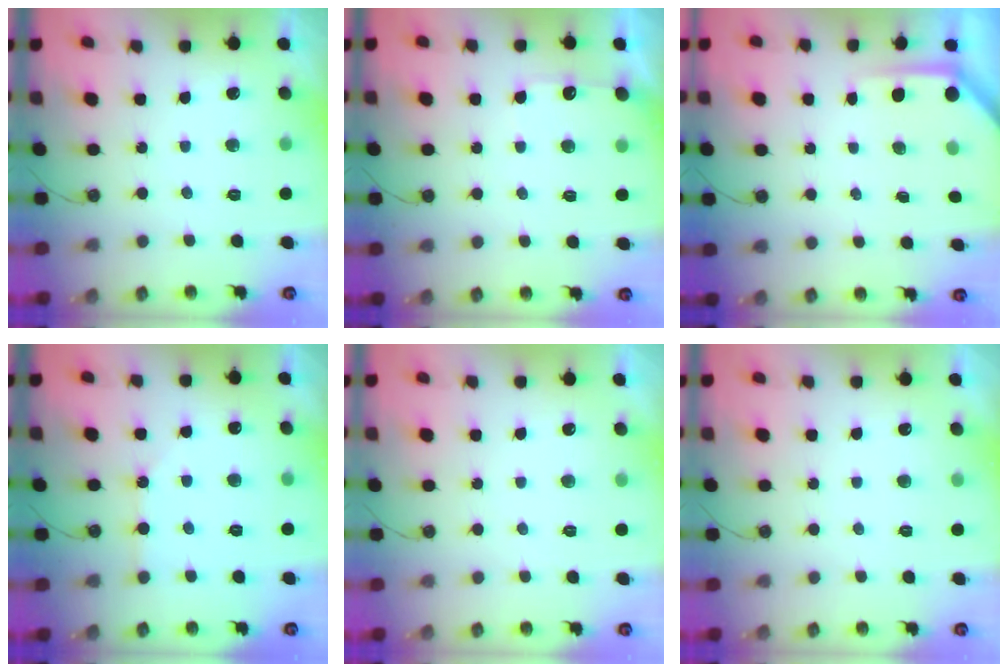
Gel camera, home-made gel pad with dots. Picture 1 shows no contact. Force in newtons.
{"total": 4.7, "press": 4.7, "slide": 0.6}
{"total": 3.3, "press": 3.3, "slide": 0.3}
{"total": 2.3, "press": 2.3, "slide": 0.3}
{"total": 0.0}
{"total": 0.0}